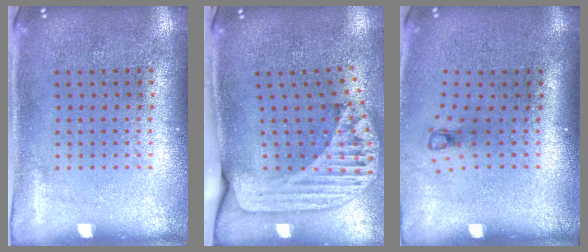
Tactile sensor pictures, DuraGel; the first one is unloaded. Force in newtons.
{"total": 2.4, "press": 1.7, "slide": 1.7}
{"total": 0.8, "press": 0.4, "slide": 0.7}